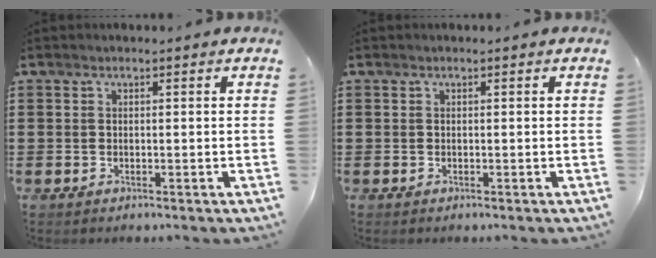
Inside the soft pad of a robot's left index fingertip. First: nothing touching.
{"total": 0.0}